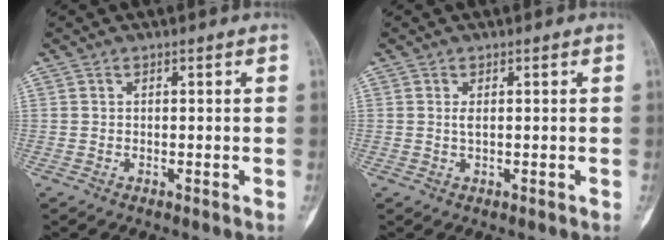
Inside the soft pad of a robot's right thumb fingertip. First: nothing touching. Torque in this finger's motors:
{"motor_torque": [0.06, -0.04, 0.30, -0.37, 0.01]}